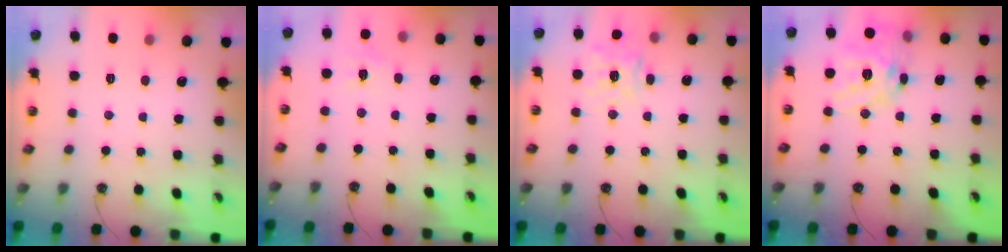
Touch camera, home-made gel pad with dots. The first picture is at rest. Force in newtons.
{"total": 5.3, "press": 5.2, "slide": 0.5}
{"total": 13.1, "press": 13.0, "slide": 1.7}
{"total": 17.7, "press": 17.5, "slide": 2.8}